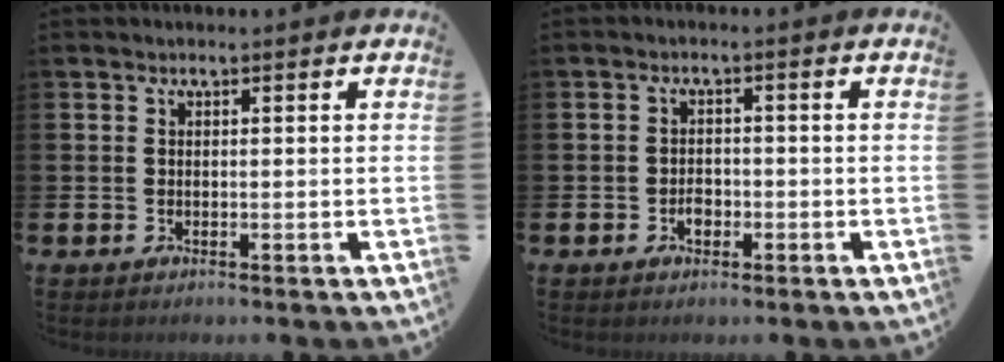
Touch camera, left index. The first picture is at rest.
{"total": 1.9, "force": [-0.7, 1.4, 1.1], "torque": [-0.009, -0.002, -0.018]}